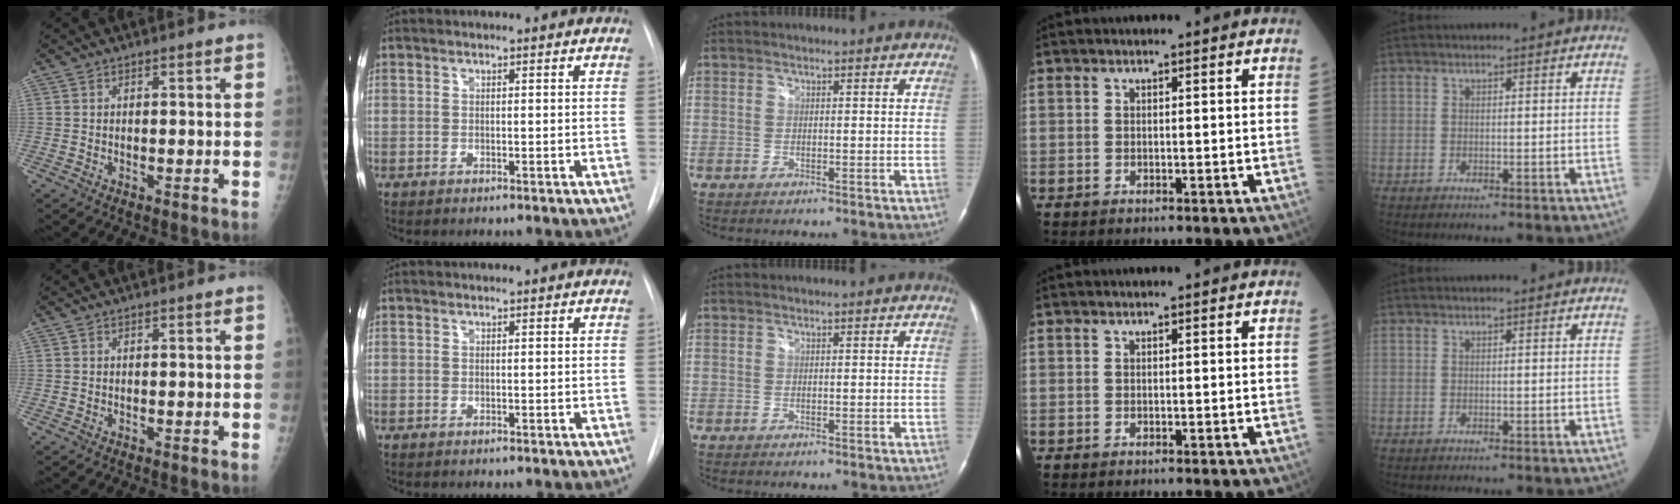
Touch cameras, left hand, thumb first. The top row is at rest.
{}